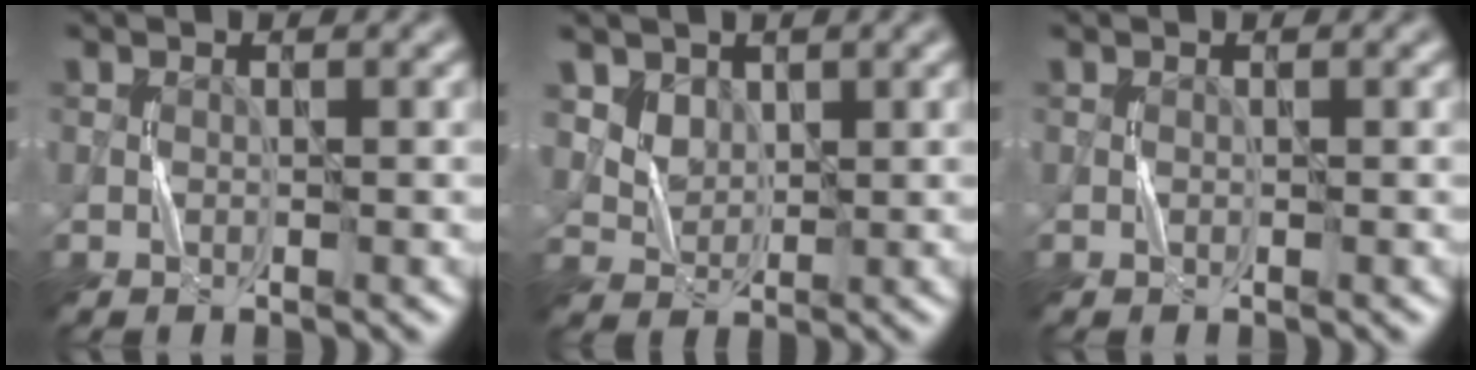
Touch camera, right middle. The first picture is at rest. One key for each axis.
{"total": 3.2, "fx": 1.9, "fy": 2.2, "fz": 1.2, "tx": -0.038, "ty": -0.012, "tz": 0.060}
{"total": 0.0}